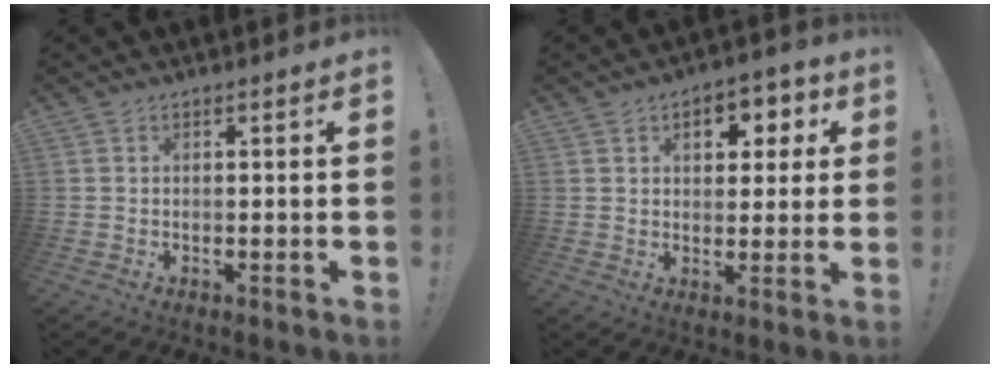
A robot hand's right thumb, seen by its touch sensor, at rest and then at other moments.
{"total": 7.7, "force": [2.6, 5.3, 5.0], "torque": [-0.054, -0.006, 0.040]}